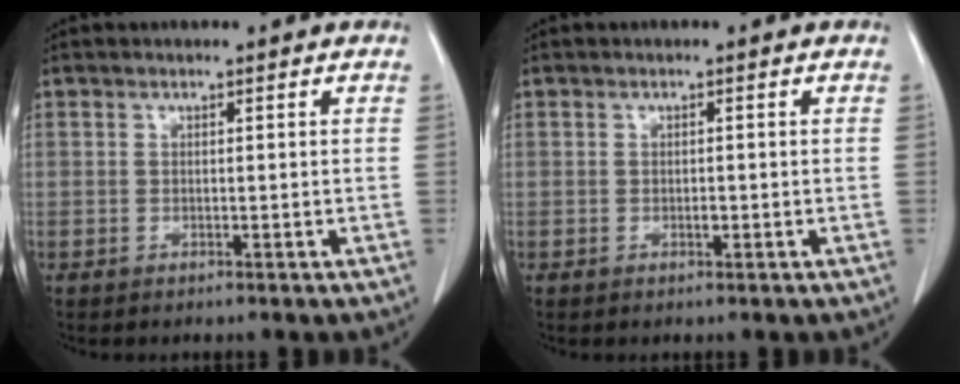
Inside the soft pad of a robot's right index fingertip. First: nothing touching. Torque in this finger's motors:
{"motor_torque": [0.31, 0.23, 0.00, 0.04]}